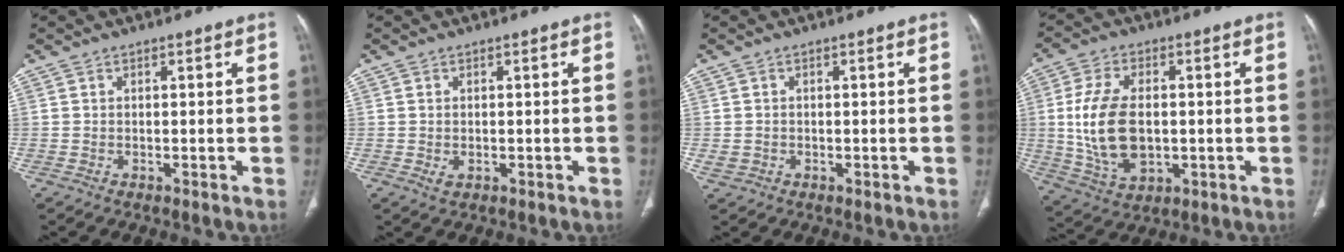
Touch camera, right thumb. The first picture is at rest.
{"total": 1.5, "force": [-0.3, 1.0, 1.1], "torque": [-0.024, 0.002, 0.000]}
{"total": 1.7, "force": [-0.3, 1.5, 0.6], "torque": [-0.011, 0.004, 0.000]}
{"total": 14.0, "force": [-0.1, 8.3, 11.2], "torque": [-0.219, -0.005, 0.009]}